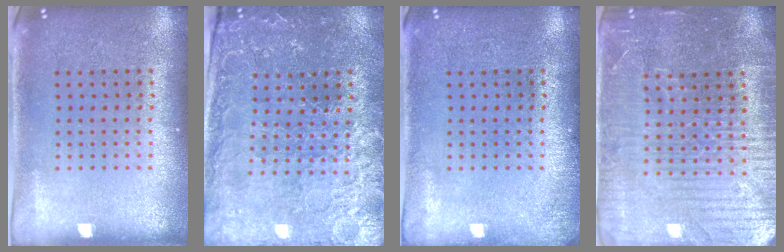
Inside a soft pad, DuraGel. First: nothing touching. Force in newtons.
{"total": 1.7, "press": 1.7, "slide": 0.3}
{"total": 1.0, "press": 1.0, "slide": 0.3}
{"total": 4.4, "press": 4.1, "slide": 1.5}